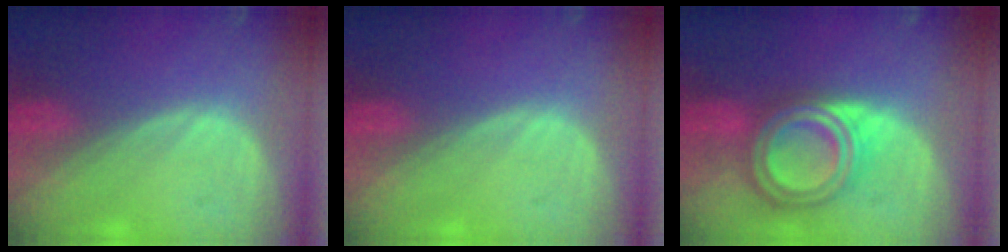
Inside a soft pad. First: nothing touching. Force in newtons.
{"total": 0.0}
{"total": 8.0, "press": 8.0, "slide": 0.5}